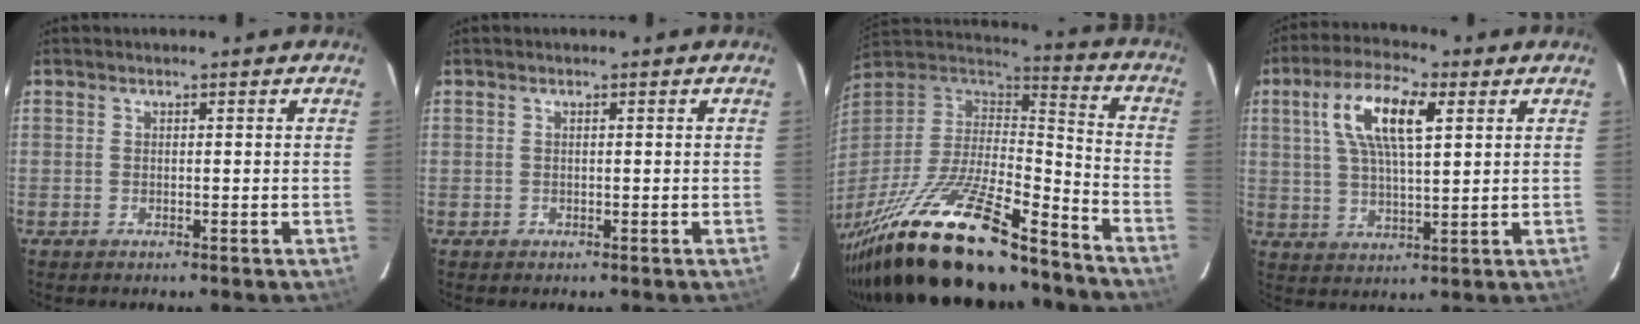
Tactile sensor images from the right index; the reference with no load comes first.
{"total": 0.8, "force": [-0.2, 0.8, -0.1], "torque": [0.002, 0.003, -0.001]}
{"total": 30.4, "force": [-22.7, 7.6, 18.7], "torque": [-0.358, -0.055, -0.372]}
{"total": 11.5, "force": [4.2, 4.0, 10.0], "torque": [-0.187, 0.019, 0.076]}